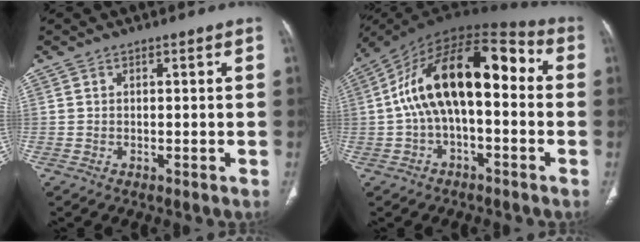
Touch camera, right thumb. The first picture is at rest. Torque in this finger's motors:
{"motor_torque": [2.45, 2.57, 2.10, -0.67, 0.45]}